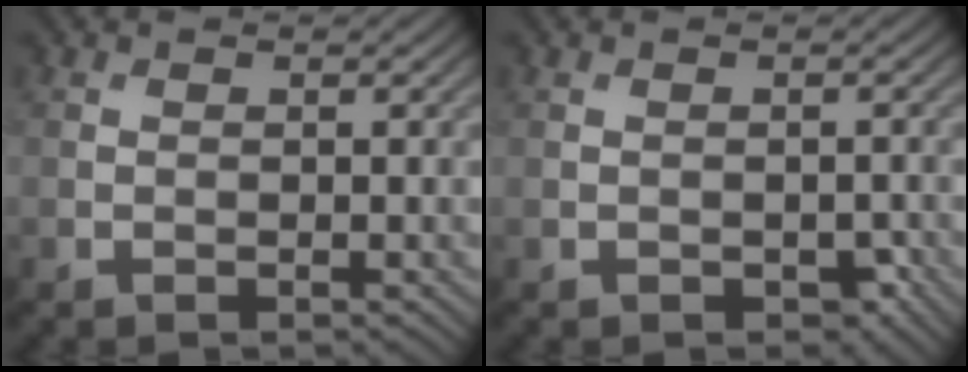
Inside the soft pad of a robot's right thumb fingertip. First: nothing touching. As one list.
[{"total": 1.6, "force": [-0.8, 1.0, 1.0], "torque": [-0.017, -0.007, -0.010]}]